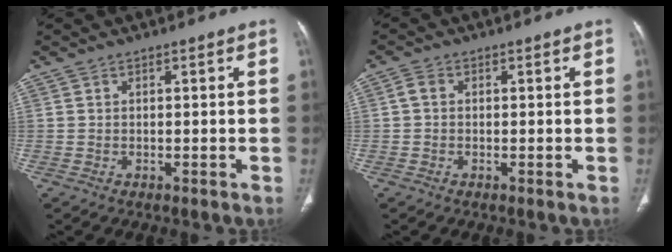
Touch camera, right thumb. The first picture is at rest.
{"total": 1.7, "force": [0.1, 1.3, 1.1], "torque": [-0.021, 0.005, -0.002]}